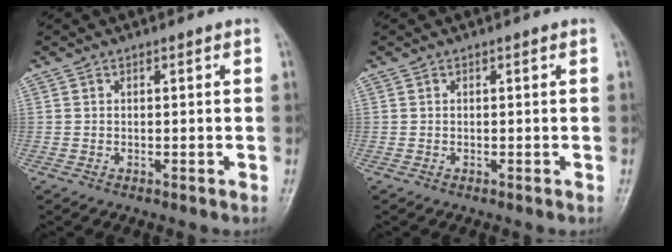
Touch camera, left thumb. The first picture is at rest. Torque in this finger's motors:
{"motor_torque": [-0.03, 0.03, 0.00, 0.00, 0.00]}